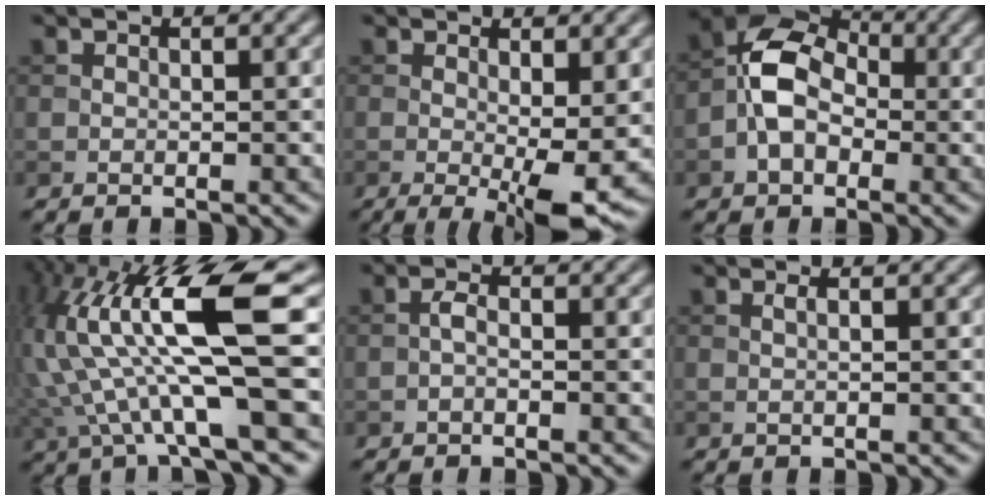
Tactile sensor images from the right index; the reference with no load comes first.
{"total": 6.7, "force": [-0.9, 1.5, 6.4], "torque": [-0.100, -0.020, -0.008]}
{"total": 6.4, "force": [-1.2, 4.4, 4.4], "torque": [-0.079, 0.012, -0.032]}
{"total": 13.2, "force": [2.5, 2.8, 12.7], "torque": [-0.247, 0.011, 0.063]}
{"total": 1.1, "force": [-0.5, 0.4, 0.9], "torque": [-0.017, 0.003, -0.012]}
{"total": 0.9, "force": [0.2, 0.2, 0.9], "torque": [-0.016, 0.006, 0.000]}